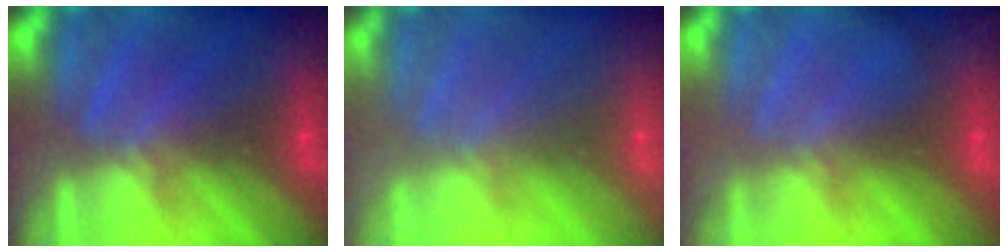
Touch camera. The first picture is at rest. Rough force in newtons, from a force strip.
{"total": 13.7}
{"total": 2.2}